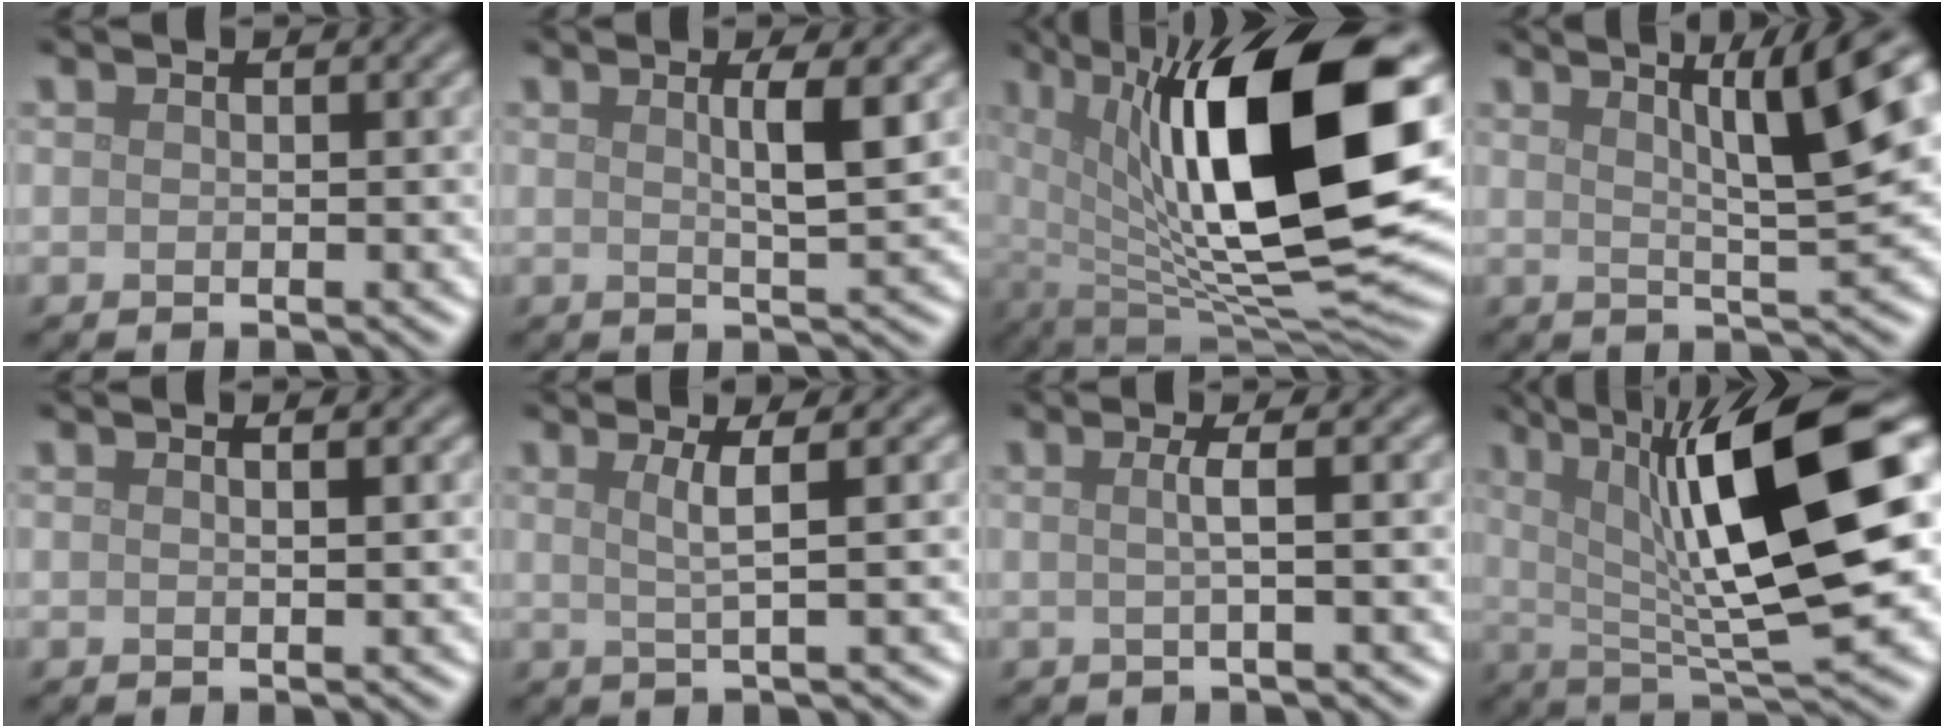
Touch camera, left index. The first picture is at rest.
{"total": 3.2, "force": [1.0, 0.5, 3.0], "torque": [-0.043, 0.000, 0.014]}
{"total": 17.5, "force": [4.5, 6.1, 15.7], "torque": [-0.252, -0.007, 0.074]}
{"total": 8.4, "force": [3.4, 1.8, 7.4], "torque": [-0.072, 0.025, 0.047]}
{"total": 1.0, "force": [0.6, 0.3, 0.7], "torque": [-0.004, 0.002, 0.003]}
{"total": 2.6, "force": [0.8, 0.5, 2.4], "torque": [-0.042, 0.003, 0.011]}
{"total": 2.0, "force": [0.1, 0.5, 1.9], "torque": [-0.029, 0.003, -0.007]}
{"total": 15.6, "force": [3.3, 4.5, 14.5], "torque": [-0.225, 0.008, 0.051]}